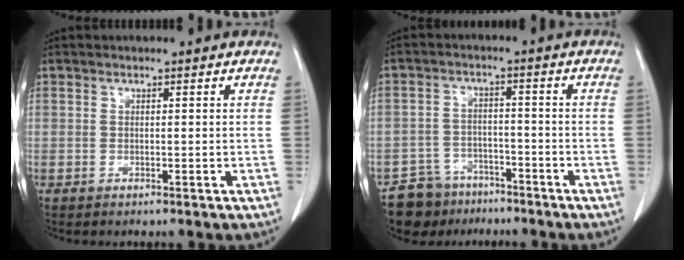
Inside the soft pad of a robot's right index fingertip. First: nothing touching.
{"total": 6.9, "force": [-5.6, 4.1, -0.1], "torque": [0.005, 0.015, -0.094]}